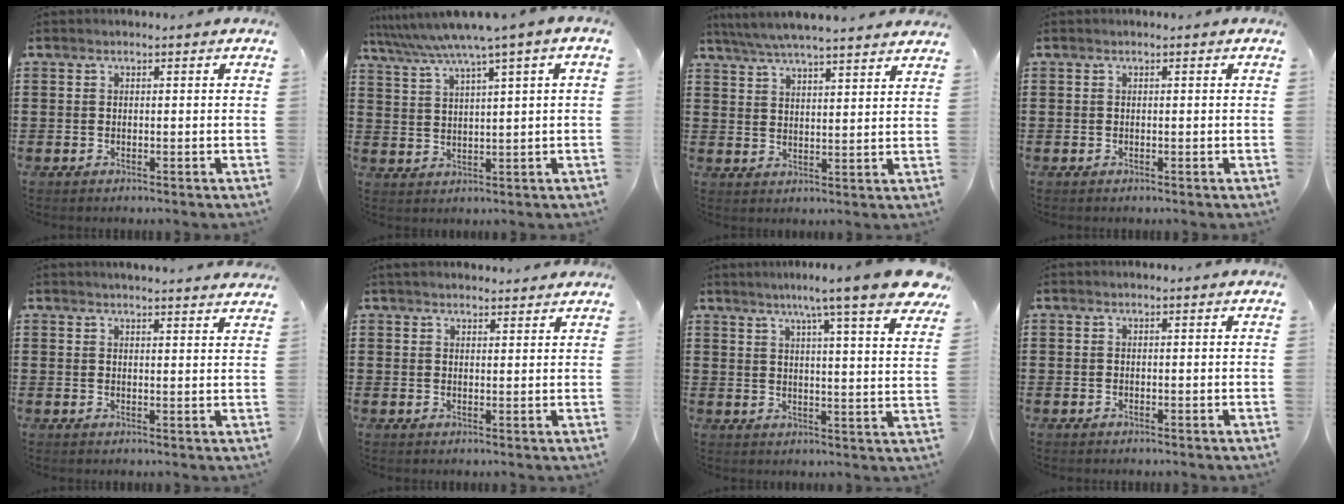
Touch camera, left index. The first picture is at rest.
{"total": 5.0, "force": [3.6, -0.6, 3.4], "torque": [-0.079, -0.020, 0.057]}
{"total": 5.2, "force": [4.9, -0.1, 1.6], "torque": [-0.049, -0.023, 0.087]}
{"total": 0.0}
{"total": 2.3, "force": [2.2, -0.4, 0.1], "torque": [-0.007, -0.008, 0.043]}
{"total": 2.2, "force": [2.1, 0.5, 0.2], "torque": [-0.009, 0.001, 0.042]}
{"total": 8.9, "force": [6.9, -0.7, 5.6], "torque": [-0.106, -0.033, 0.110]}
{"total": 0.0}